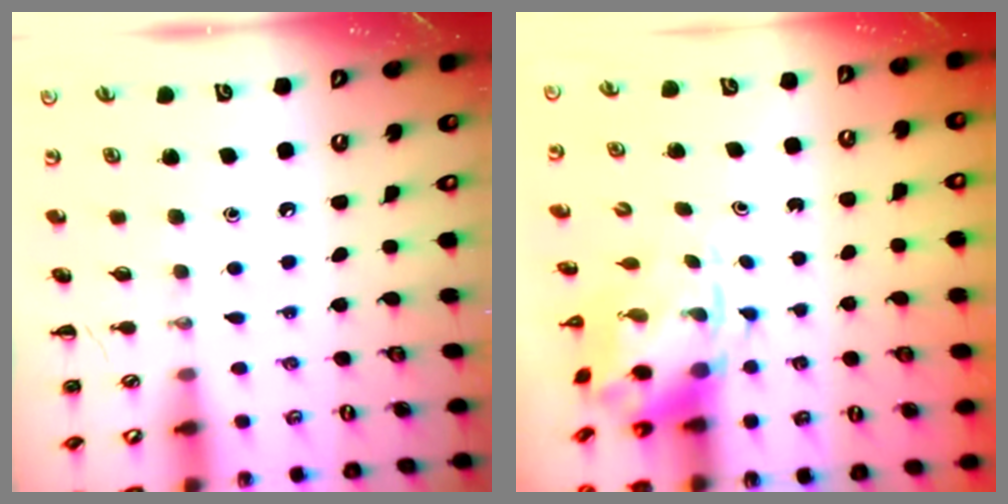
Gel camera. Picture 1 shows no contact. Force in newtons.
{"total": 3.8, "press": 3.7, "slide": 0.9}